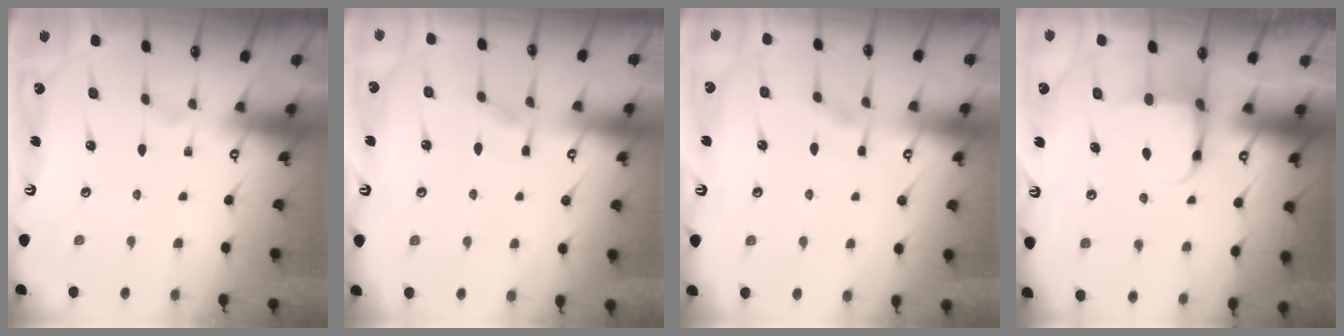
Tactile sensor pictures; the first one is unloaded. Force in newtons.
{"total": 4.6, "press": 4.6, "slide": 0.5}
{"total": 2.6, "press": 2.5, "slide": 0.6}
{"total": 3.9, "press": 3.8, "slide": 0.6}